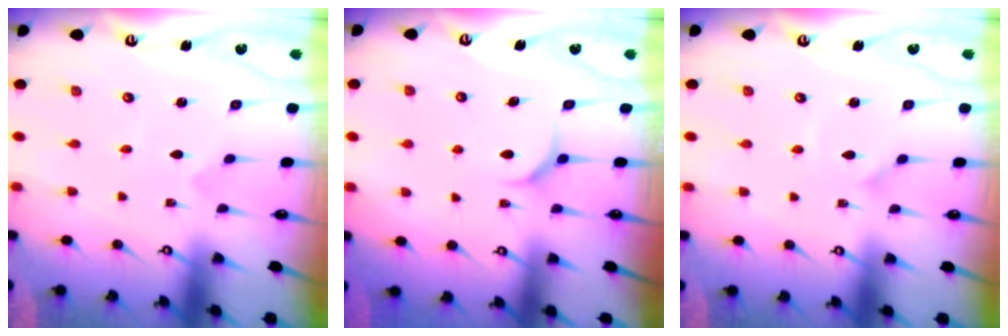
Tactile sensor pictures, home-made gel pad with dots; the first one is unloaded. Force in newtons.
{"total": 4.9, "press": 4.9, "slide": 0.5}
{"total": 1.6, "press": 1.6, "slide": 0.0}